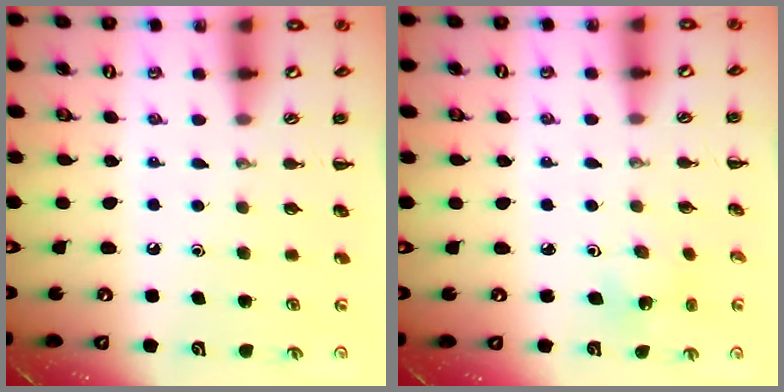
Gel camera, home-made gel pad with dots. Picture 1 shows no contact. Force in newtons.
{"total": 3.0, "press": 2.8, "slide": 1.0}